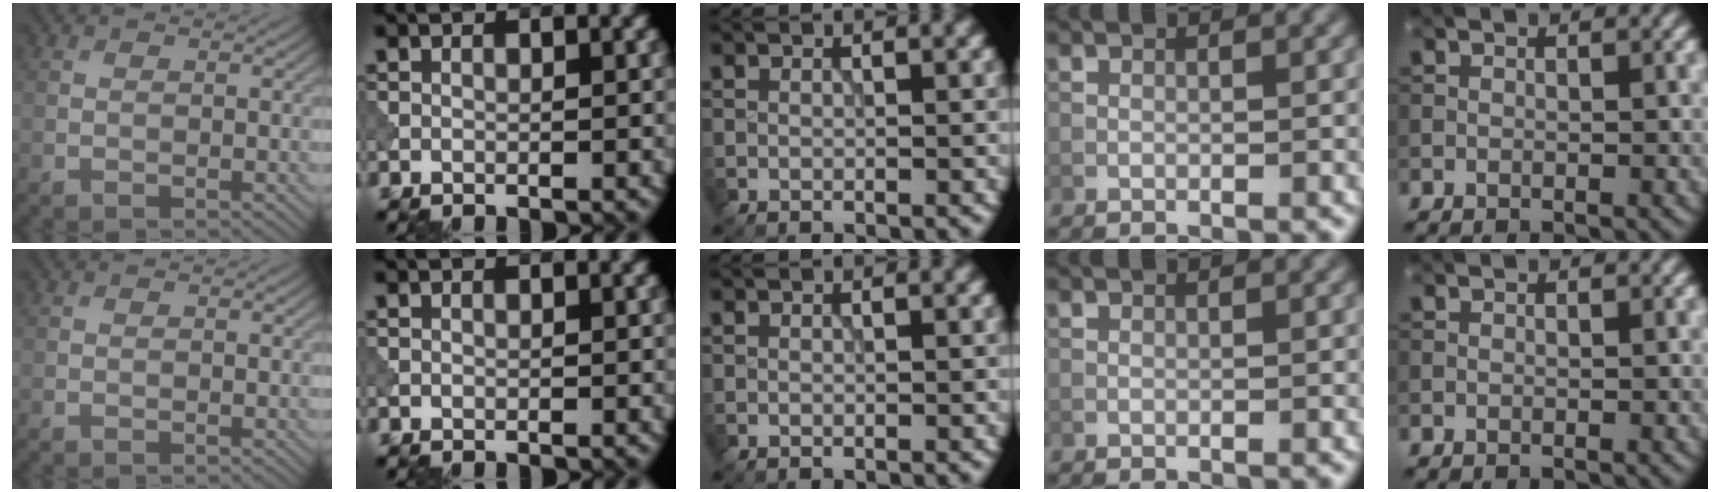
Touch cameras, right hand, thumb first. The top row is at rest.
{}